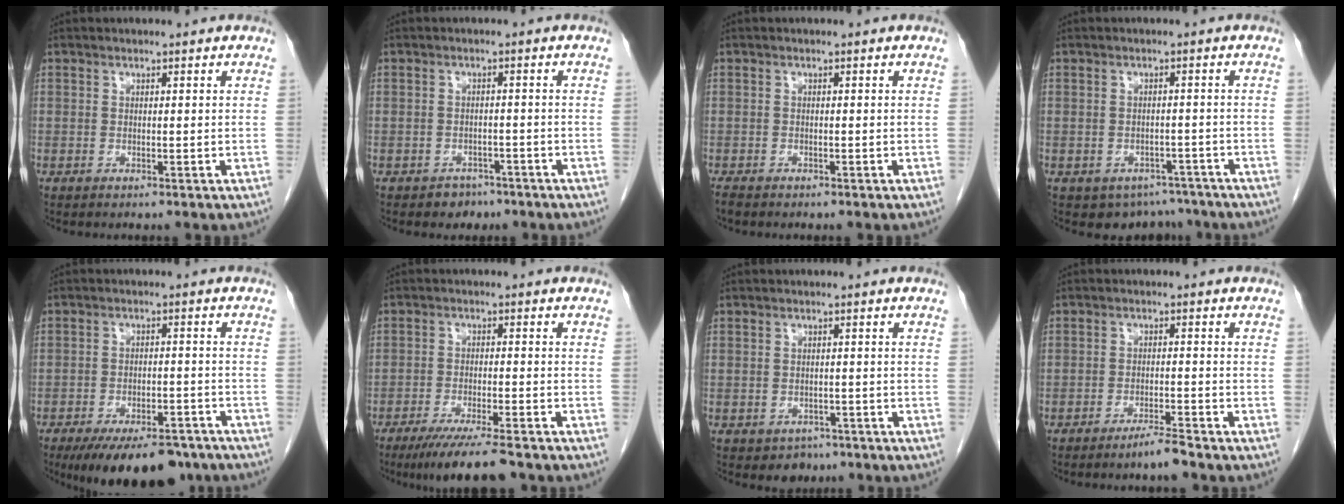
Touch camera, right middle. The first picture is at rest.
{"total": 2.8, "force": [-2.0, 1.9, 0.3], "torque": [-0.008, 0.009, -0.025]}
{"total": 1.3, "force": [-1.1, 0.4, 0.5], "torque": [-0.015, -0.004, -0.018]}
{"total": 5.6, "force": [-4.4, 3.5, 0.2], "torque": [0.015, 0.010, -0.054]}
{"total": 13.7, "force": [-10.8, 5.0, 6.8], "torque": [-0.092, -0.006, -0.152]}
{"total": 8.9, "force": [-7.1, -0.2, 5.4], "torque": [-0.082, -0.023, -0.116]}
{"total": 2.7, "force": [-1.7, 2.0, 0.6], "torque": [-0.006, 0.006, -0.017]}
{"total": 3.1, "force": [-2.6, -0.4, 1.7], "torque": [-0.029, -0.004, -0.047]}